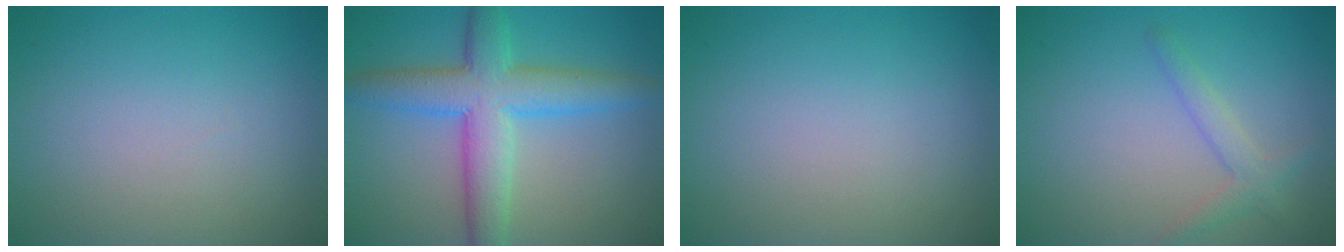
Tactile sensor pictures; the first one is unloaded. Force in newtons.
{"total": 7.1, "press": 7.1, "slide": 0.2}
{"total": 0.0}
{"total": 2.0, "press": 2.0, "slide": 0.1}